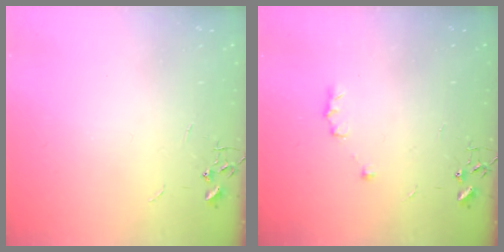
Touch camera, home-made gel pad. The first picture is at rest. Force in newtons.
{"total": 5.7, "press": 5.6, "slide": 1.3}